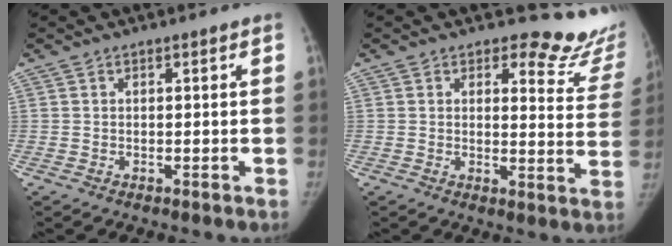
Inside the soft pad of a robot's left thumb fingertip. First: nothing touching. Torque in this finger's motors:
{"motor_torque": [-0.51, 0.20, 0.74, -0.26, 0.04]}